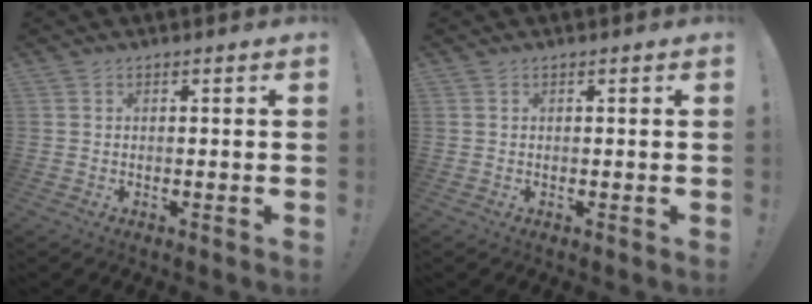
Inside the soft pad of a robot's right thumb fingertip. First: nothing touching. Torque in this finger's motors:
{"motor_torque": [-0.15, 0.11, 0.01, -0.02, 0.01]}